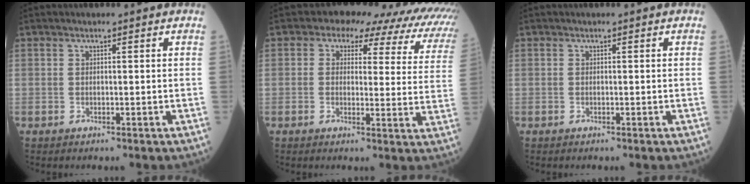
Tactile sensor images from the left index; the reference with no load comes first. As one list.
[{"total": 15.5, "force": [11.9, 7.2, 6.8], "torque": [-0.059, 0.017, 0.107]}, {"total": 0.0}]